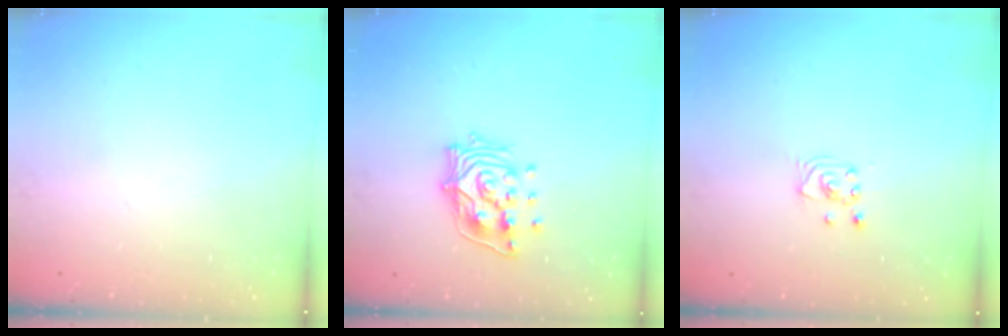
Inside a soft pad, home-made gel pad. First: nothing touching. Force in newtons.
{"total": 12.9, "press": 12.8, "slide": 1.8}
{"total": 2.2, "press": 2.2, "slide": 0.2}